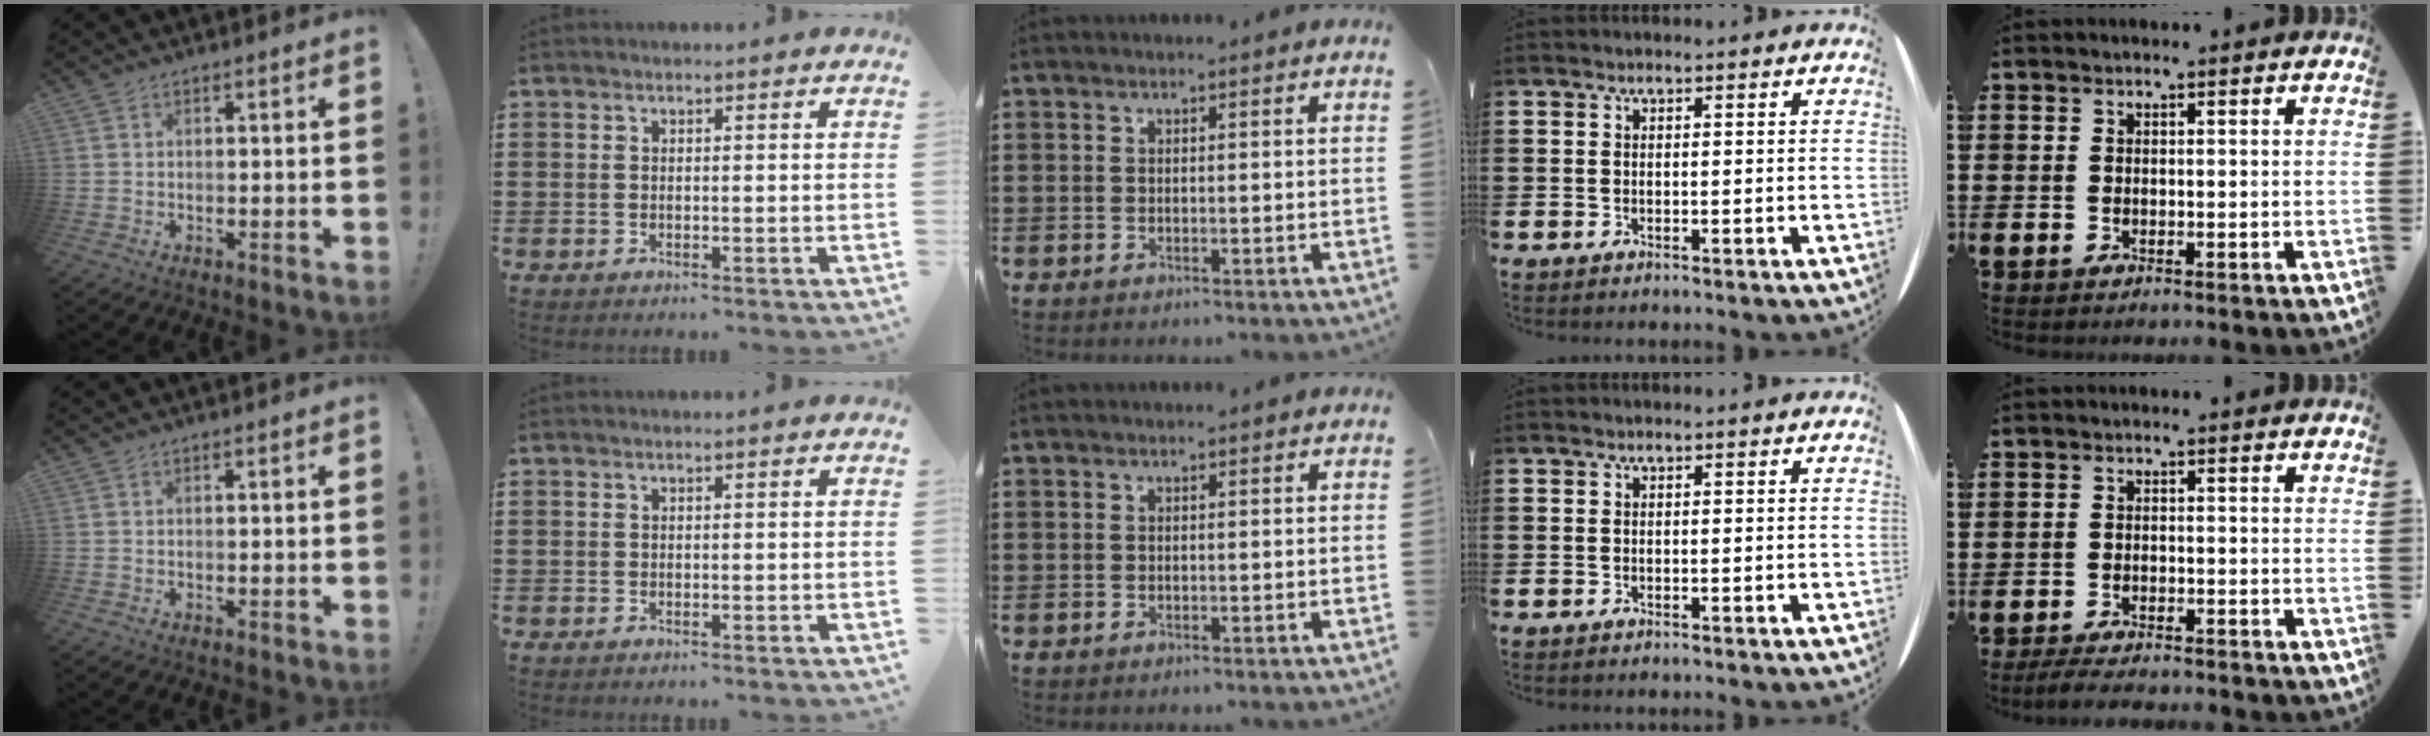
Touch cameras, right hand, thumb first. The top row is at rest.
{"little": {"total": 2.2, "force": [-2.1, 0.1, 0.6], "torque": [-0.011, 0.006, -0.043]}}